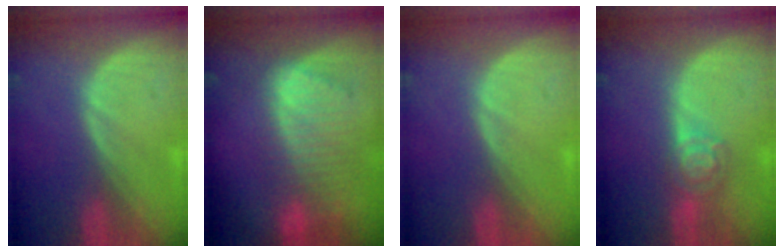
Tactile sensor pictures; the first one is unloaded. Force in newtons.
{"total": 9.5, "press": 8.2, "slide": 4.6}
{"total": 0.0}
{"total": 5.0, "press": 4.3, "slide": 2.5}